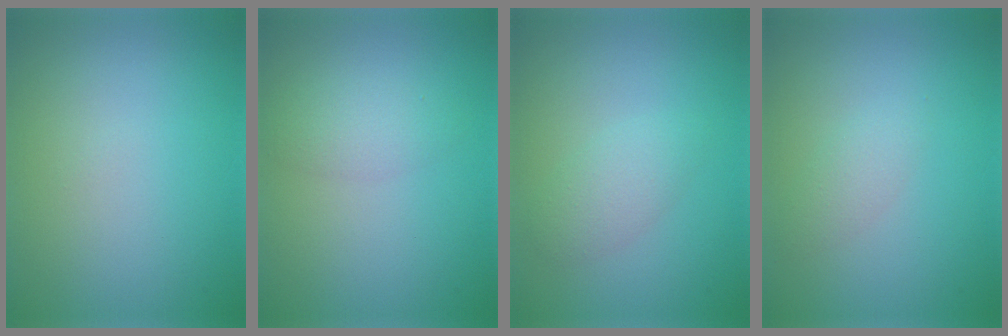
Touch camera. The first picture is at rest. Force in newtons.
{"total": 2.0, "press": 2.0, "slide": 0.1}
{"total": 2.1, "press": 2.1, "slide": 0.1}
{"total": 1.4, "press": 1.4, "slide": 0.0}